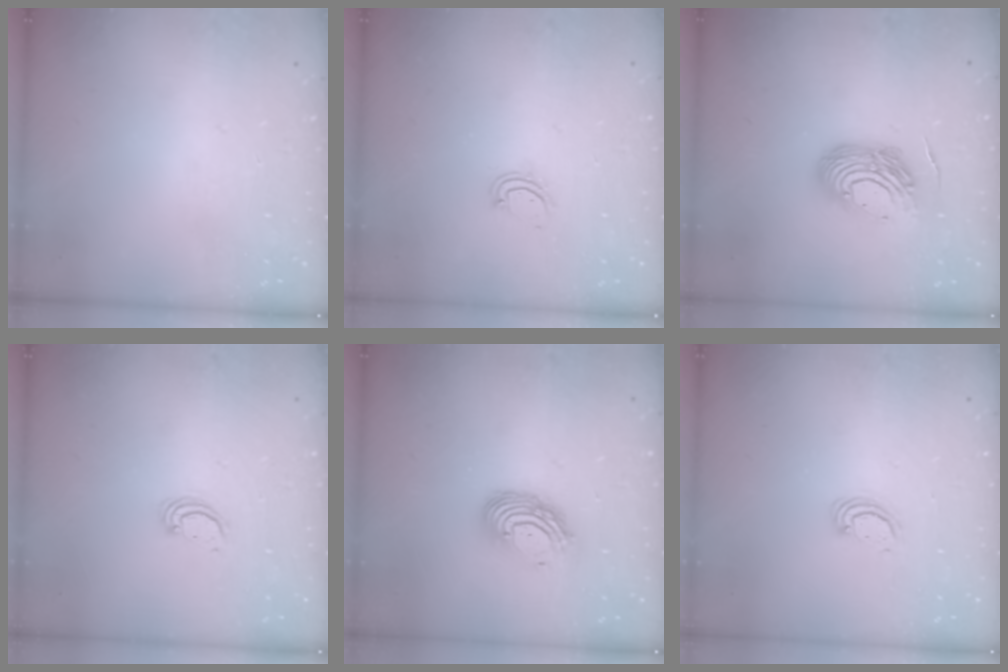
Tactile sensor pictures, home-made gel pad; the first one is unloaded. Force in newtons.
{"total": 3.6, "press": 3.6, "slide": 0.2}
{"total": 13.3, "press": 13.1, "slide": 2.3}
{"total": 2.1, "press": 2.1, "slide": 0.1}
{"total": 10.8, "press": 10.8, "slide": 1.0}
{"total": 2.3, "press": 2.3, "slide": 0.3}